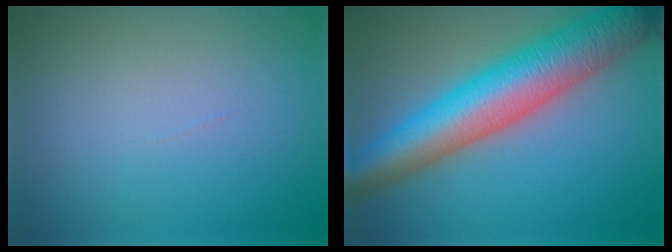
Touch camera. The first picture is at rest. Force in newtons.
{"total": 10.5, "press": 10.4, "slide": 0.2}